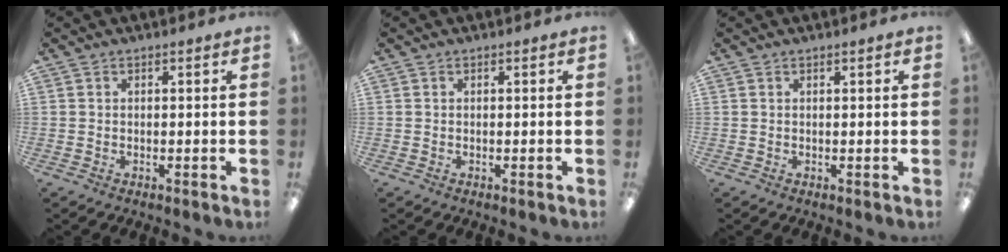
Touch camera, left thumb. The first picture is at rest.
{"total": 0.0}
{"total": 0.5, "force": [0.4, 0.0, 0.4], "torque": [-0.007, 0.001, 0.006]}